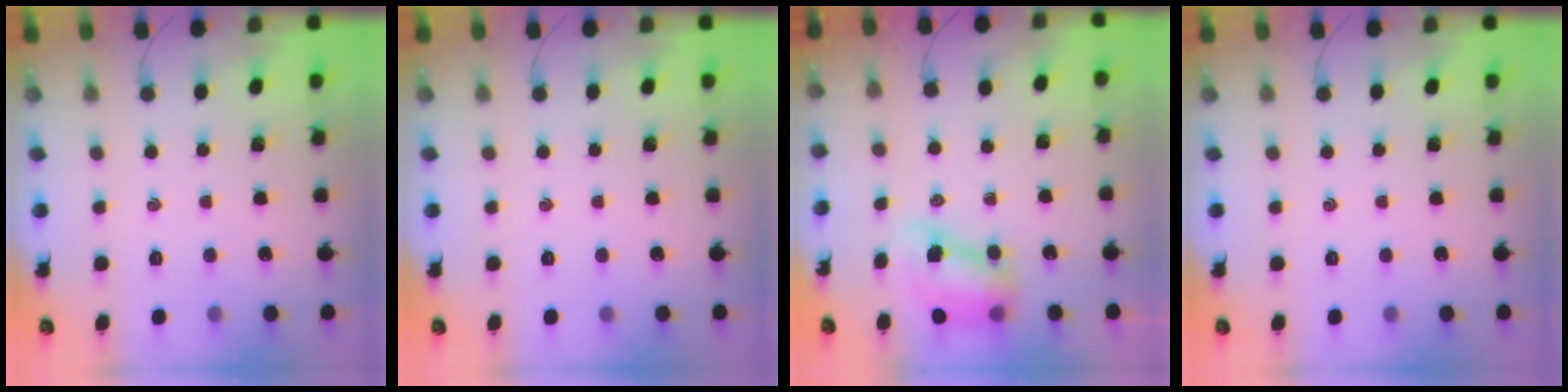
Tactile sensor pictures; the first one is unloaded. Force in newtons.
{"total": 0.0}
{"total": 8.4, "press": 8.3, "slide": 1.7}
{"total": 0.0}